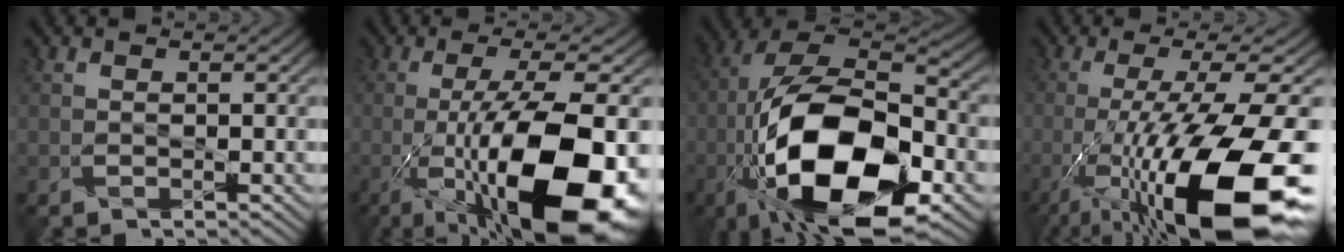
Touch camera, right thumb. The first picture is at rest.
{"total": 16.5, "force": [-5.7, 5.1, 14.6], "torque": [-0.239, -0.001, -0.094]}
{"total": 19.6, "force": [-7.3, 9.3, 15.6], "torque": [-0.309, -0.011, -0.134]}
{"total": 18.5, "force": [-8.1, 4.7, 16.0], "torque": [-0.265, -0.009, -0.144]}